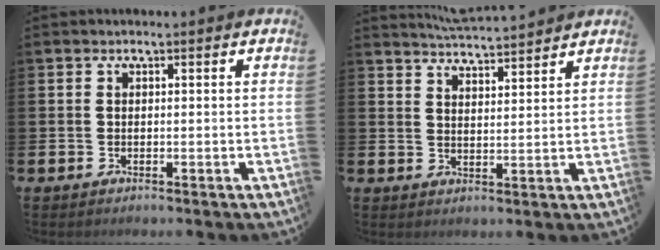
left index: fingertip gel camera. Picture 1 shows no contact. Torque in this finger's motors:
{"motor_torque": [0.38, -0.54, 0.12, 0.03]}